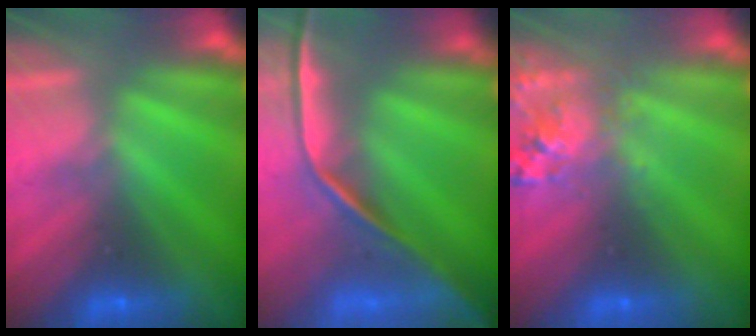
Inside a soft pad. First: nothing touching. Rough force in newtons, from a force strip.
{"total": 11.6}
{"total": 2.7}